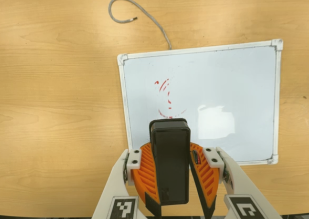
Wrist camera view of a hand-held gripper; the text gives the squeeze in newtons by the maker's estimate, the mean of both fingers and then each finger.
{"total": 11.5, "left": 10.6, "right": 12.4}